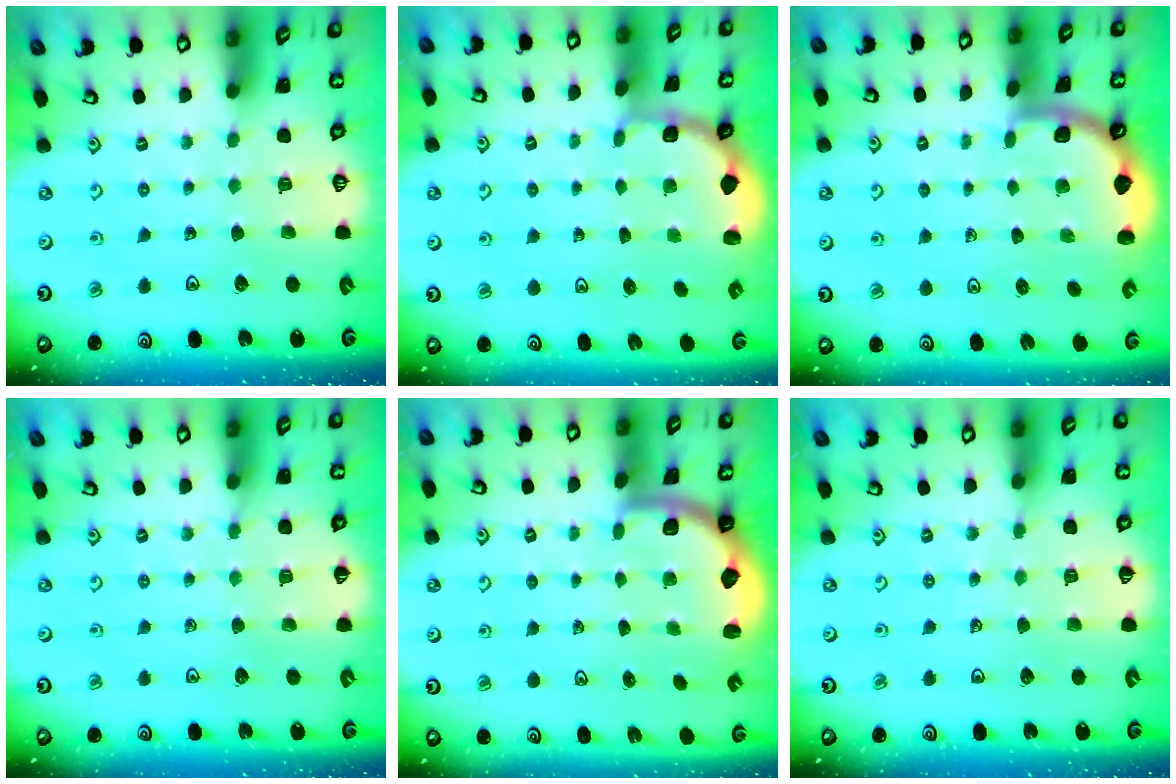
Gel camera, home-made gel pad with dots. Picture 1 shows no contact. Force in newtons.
{"total": 1.9, "press": 1.8, "slide": 0.7}
{"total": 1.9, "press": 1.9, "slide": 0.0}
{"total": 2.7, "press": 2.7, "slide": 0.4}
{"total": 1.9, "press": 1.8, "slide": 0.5}
{"total": 2.1, "press": 2.0, "slide": 0.3}